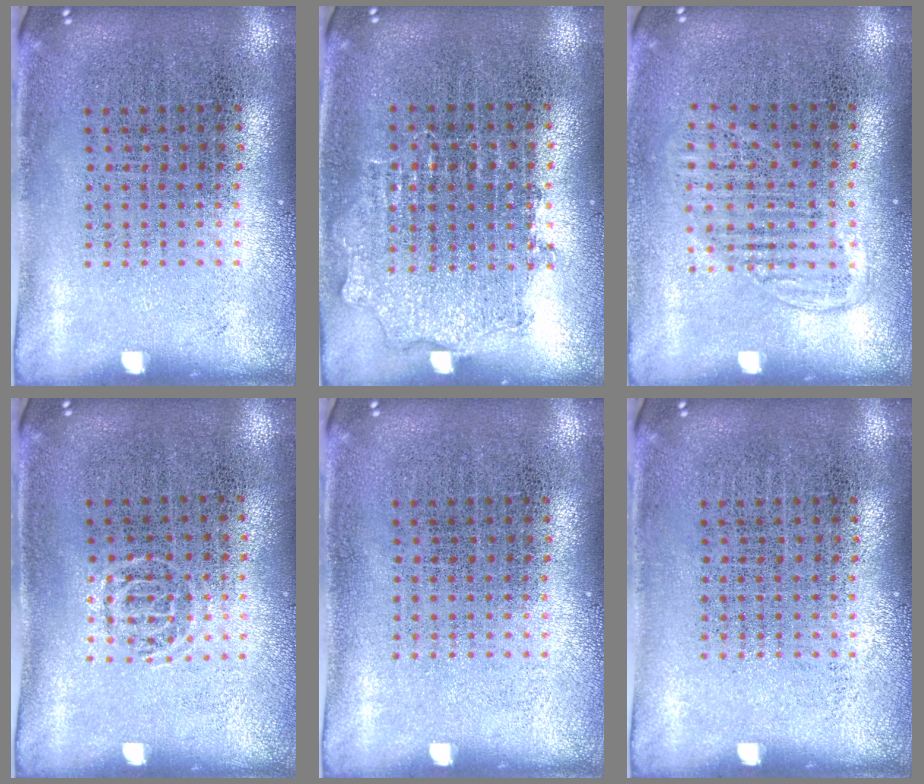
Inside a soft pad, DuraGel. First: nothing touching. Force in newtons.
{"total": 0.9, "press": 0.9, "slide": 0.2}
{"total": 1.3, "press": 1.2, "slide": 0.6}
{"total": 0.6, "press": 0.5, "slide": 0.4}
{"total": 0.0}
{"total": 0.0}